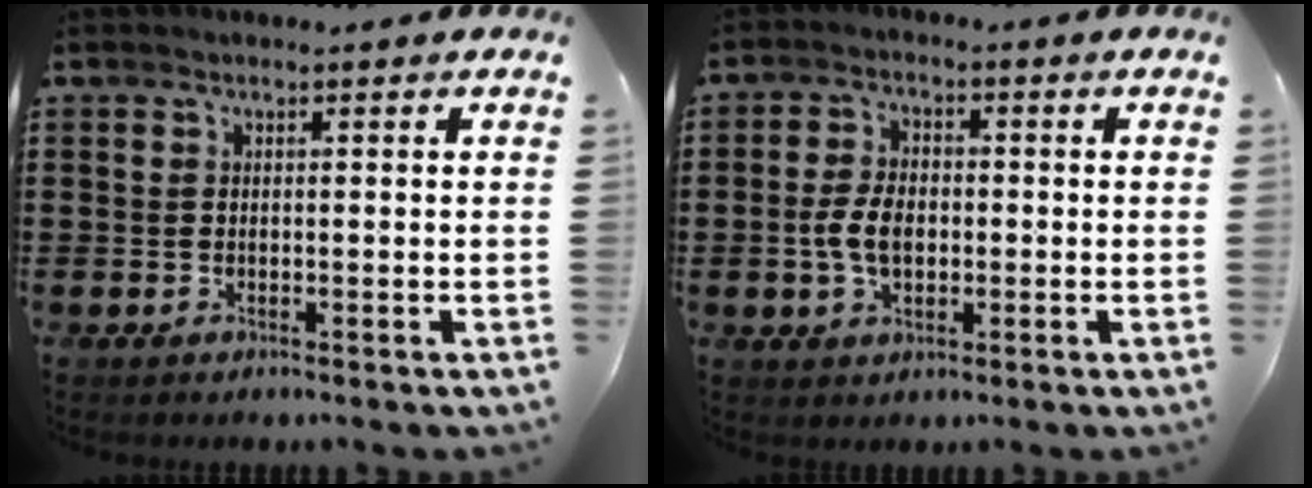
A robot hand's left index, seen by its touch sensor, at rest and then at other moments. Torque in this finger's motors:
{"motor_torque": [1.00, 0.70, 0.44, 0.08]}